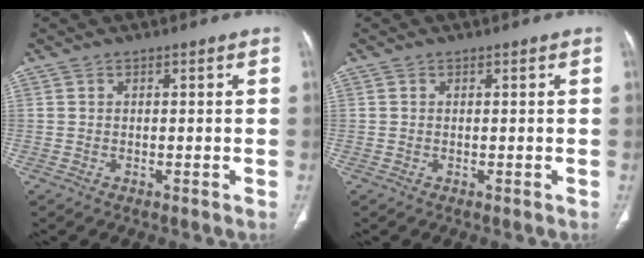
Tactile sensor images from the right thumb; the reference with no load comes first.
{"total": 0.0}